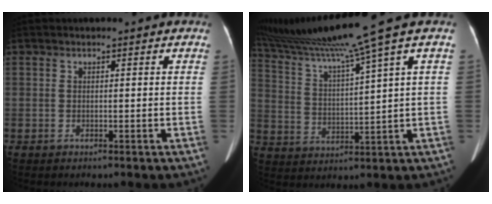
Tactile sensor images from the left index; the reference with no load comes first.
{"total": 12.3, "force": [9.5, -3.6, 6.9], "torque": [-0.123, -0.009, 0.172]}